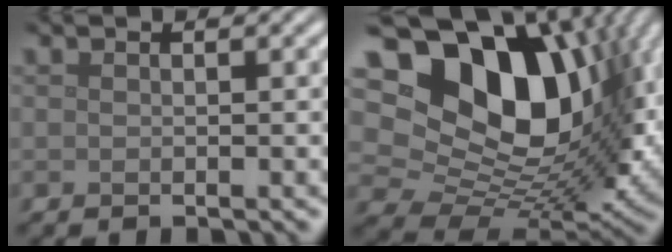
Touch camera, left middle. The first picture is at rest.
{"total": 18.1, "force": [5.5, 12.3, 12.1], "torque": [-0.229, 0.010, 0.111]}